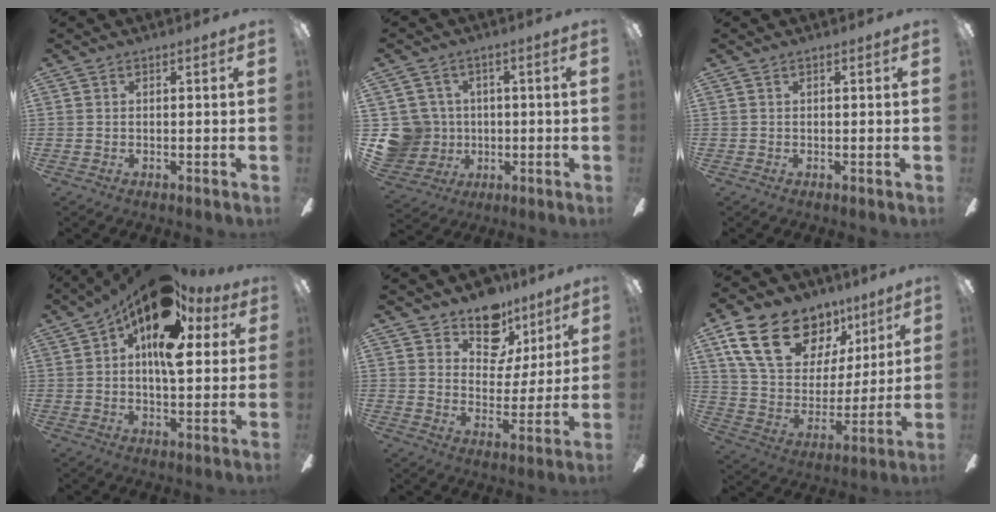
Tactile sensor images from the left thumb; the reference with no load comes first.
{"total": 9.8, "force": [-0.1, 9.6, 1.9], "torque": [-0.084, 0.013, 0.009]}
{"total": 0.0}
{"total": 17.4, "force": [8.3, 8.0, 13.1], "torque": [-0.204, -0.027, 0.141]}
{"total": 13.0, "force": [9.5, 7.8, 4.2], "torque": [-0.063, -0.065, 0.178]}
{"total": 21.5, "force": [12.4, 13.5, 11.2], "torque": [-0.195, -0.052, 0.231]}